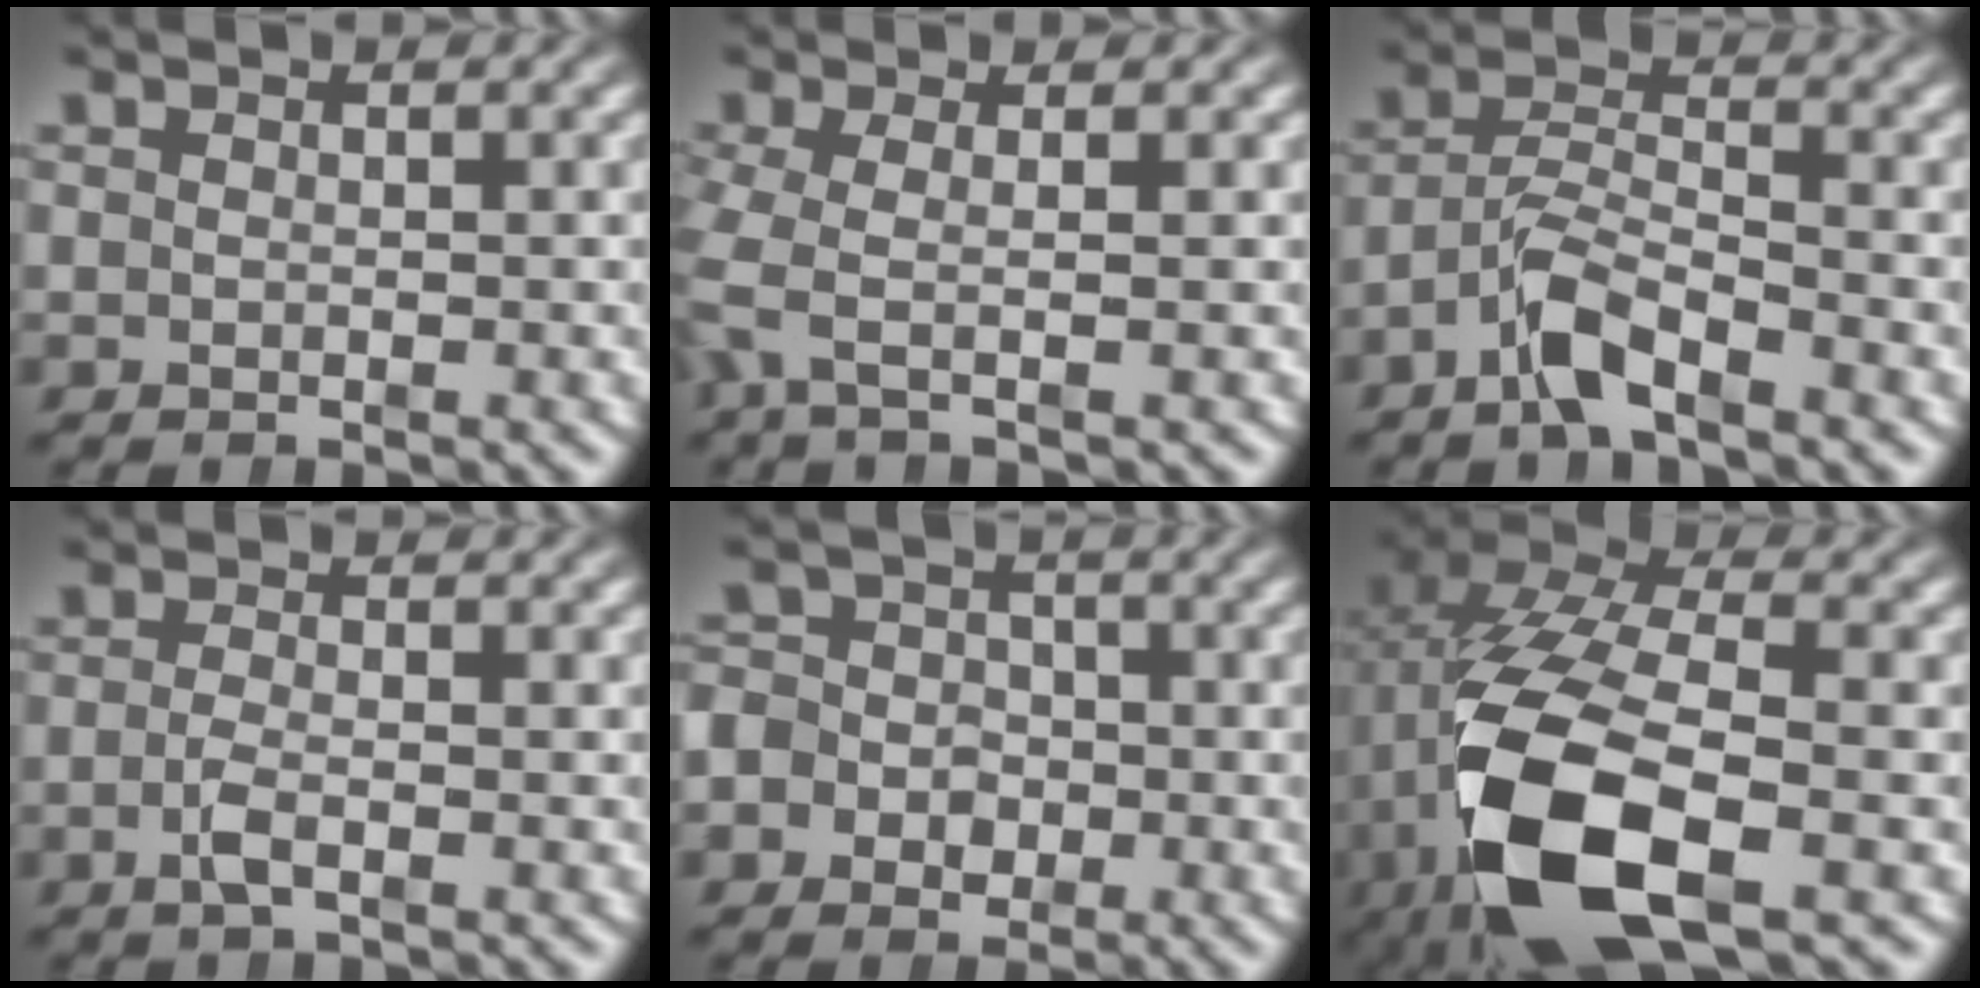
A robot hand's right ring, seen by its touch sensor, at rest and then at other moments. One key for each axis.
{"total": 3.1, "fx": -0.1, "fy": 1.2, "fz": 2.9, "tx": -0.085, "ty": -0.008, "tz": 0.001}
{"total": 4.1, "fx": -2.2, "fy": 1.8, "fz": 2.9, "tx": -0.059, "ty": -0.014, "tz": -0.039}
{"total": 1.9, "fx": -1.3, "fy": 0.1, "fz": 1.4, "tx": -0.037, "ty": -0.014, "tz": -0.018}
{"total": 5.7, "fx": -1.4, "fy": 5.1, "fz": 2.1, "tx": -0.037, "ty": -0.014, "tz": -0.027}
{"total": 13.4, "fx": -1.7, "fy": 7.6, "fz": 11.0, "tx": -0.246, "ty": -0.037, "tz": -0.012}